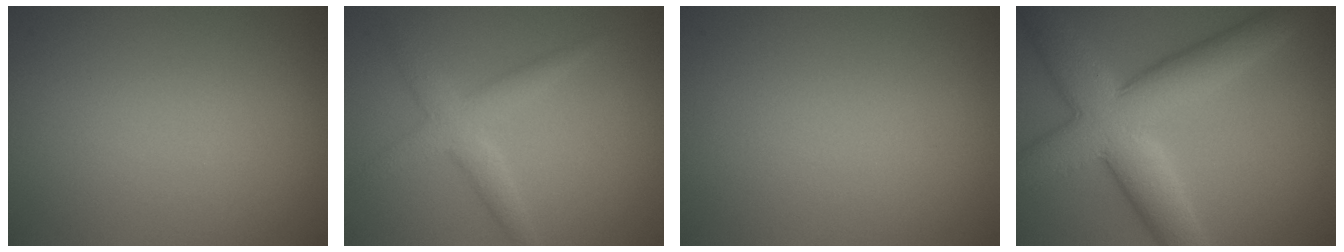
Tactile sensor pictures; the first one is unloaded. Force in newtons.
{"total": 2.8, "press": 2.8, "slide": 0.0}
{"total": 0.0}
{"total": 8.8, "press": 8.8, "slide": 0.4}